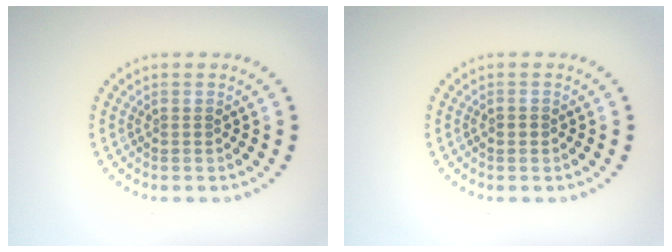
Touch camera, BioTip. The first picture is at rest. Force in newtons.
{"total": 1.0, "press": 1.0, "slide": 0.2}